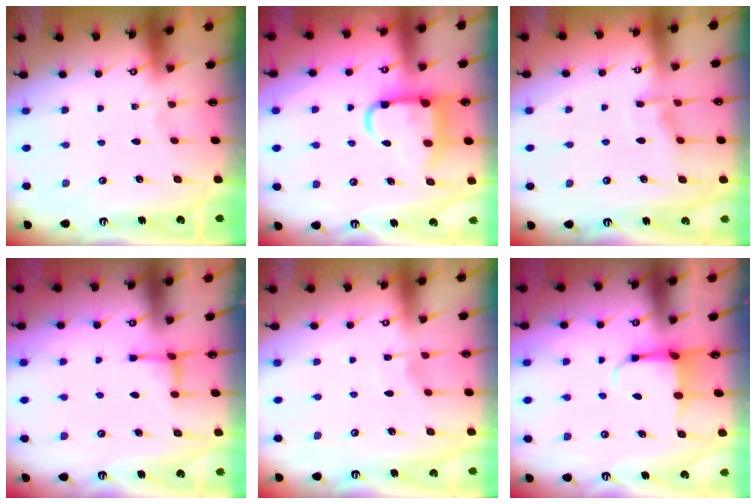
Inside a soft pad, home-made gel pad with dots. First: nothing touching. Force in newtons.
{"total": 12.7, "press": 12.6, "slide": 1.6}
{"total": 7.0, "press": 6.9, "slide": 0.7}
{"total": 3.7, "press": 3.6, "slide": 0.6}
{"total": 3.2, "press": 3.2, "slide": 0.4}
{"total": 4.0, "press": 3.8, "slide": 1.1}